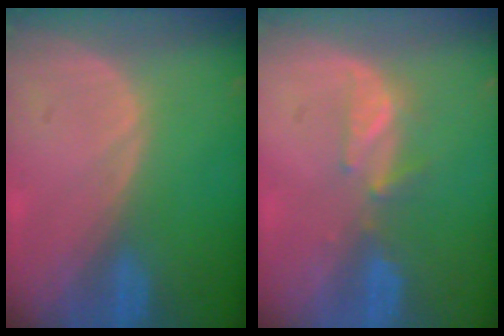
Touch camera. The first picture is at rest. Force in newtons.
{"total": 3.0, "press": 2.9, "slide": 0.8}